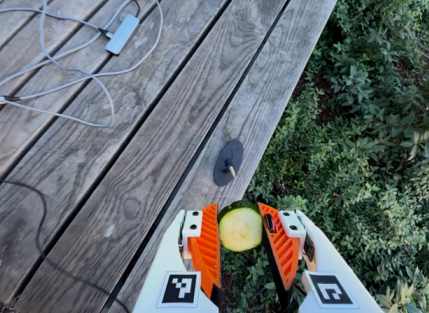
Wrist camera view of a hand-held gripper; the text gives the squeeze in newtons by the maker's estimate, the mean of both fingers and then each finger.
{"total": 9.2, "left": 9.1, "right": 9.2}